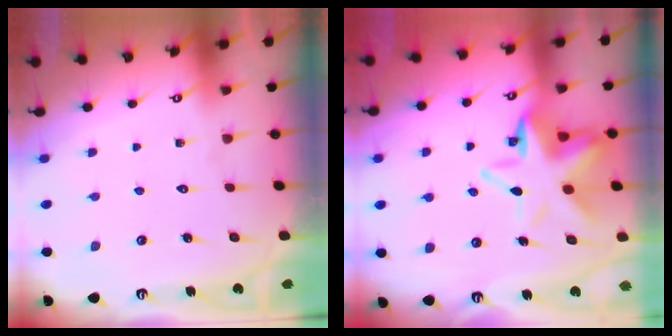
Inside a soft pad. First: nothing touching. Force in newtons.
{"total": 12.2, "press": 12.0, "slide": 2.3}